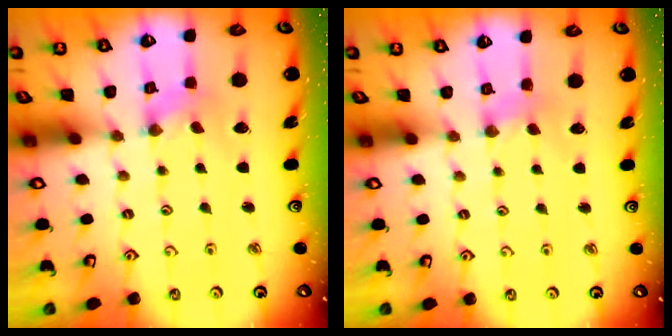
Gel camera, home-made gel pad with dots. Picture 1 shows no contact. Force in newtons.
{"total": 2.7, "press": 2.7, "slide": 0.4}